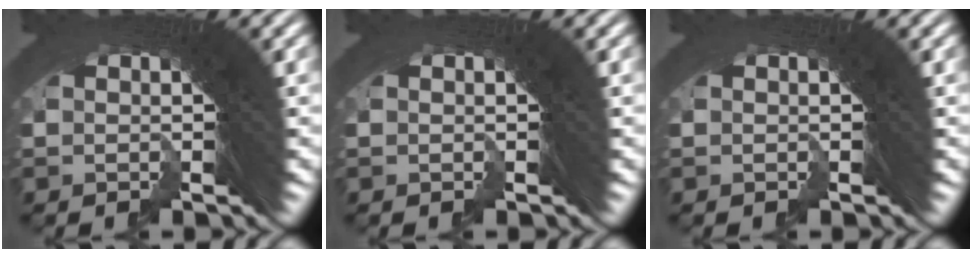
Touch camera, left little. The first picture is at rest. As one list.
[{"total": 0.0}, {"total": 0.0}]